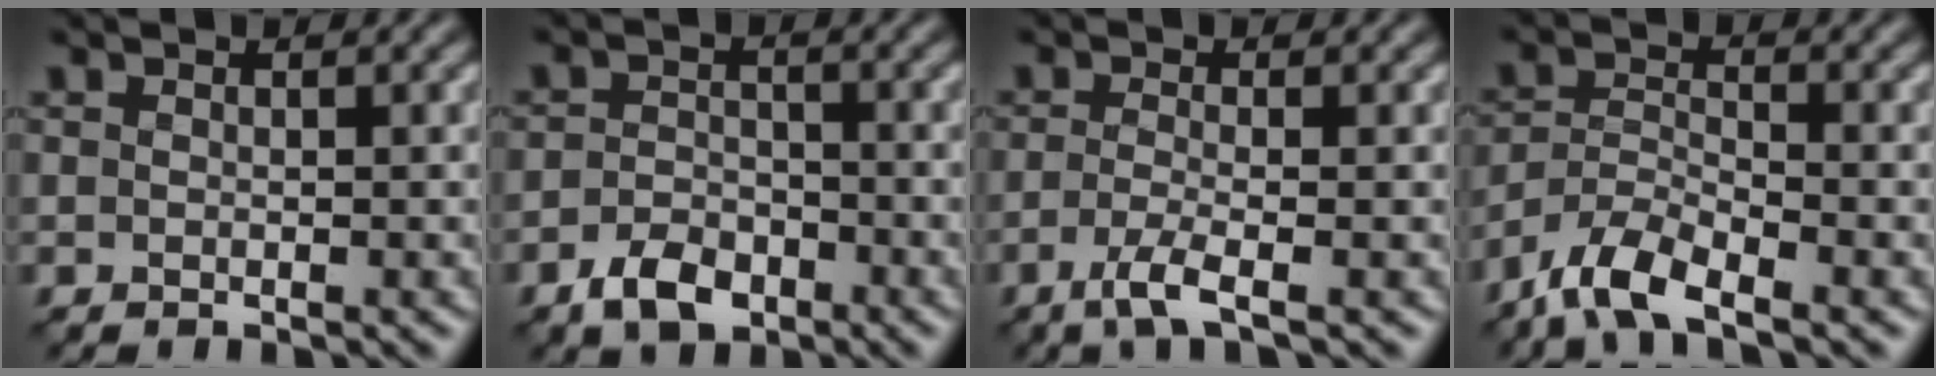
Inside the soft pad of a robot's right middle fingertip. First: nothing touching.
{"total": 3.2, "force": [-2.0, 2.0, 1.5], "torque": [-0.025, 0.003, -0.043]}
{"total": 2.6, "force": [-1.3, 0.6, 2.2], "torque": [-0.042, -0.003, -0.036]}
{"total": 5.1, "force": [-3.8, 1.6, 2.9], "torque": [-0.058, -0.002, -0.081]}